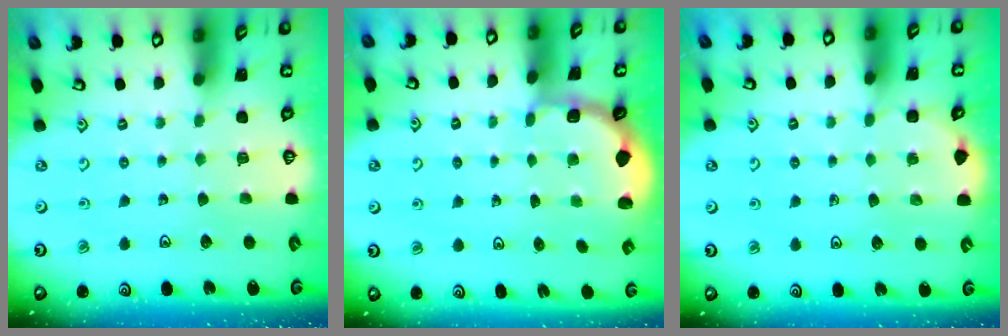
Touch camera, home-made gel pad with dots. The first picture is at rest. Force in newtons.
{"total": 2.0, "press": 1.8, "slide": 0.7}
{"total": 2.3, "press": 2.3, "slide": 0.2}